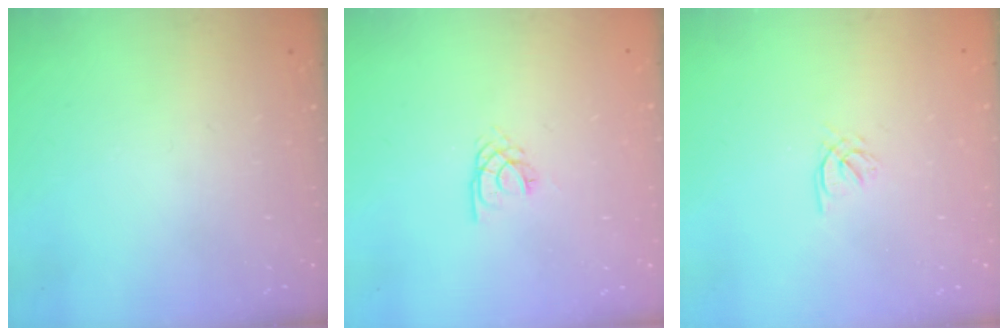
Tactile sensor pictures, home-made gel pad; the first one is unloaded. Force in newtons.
{"total": 2.2, "press": 2.2, "slide": 0.3}
{"total": 2.0, "press": 1.9, "slide": 0.5}